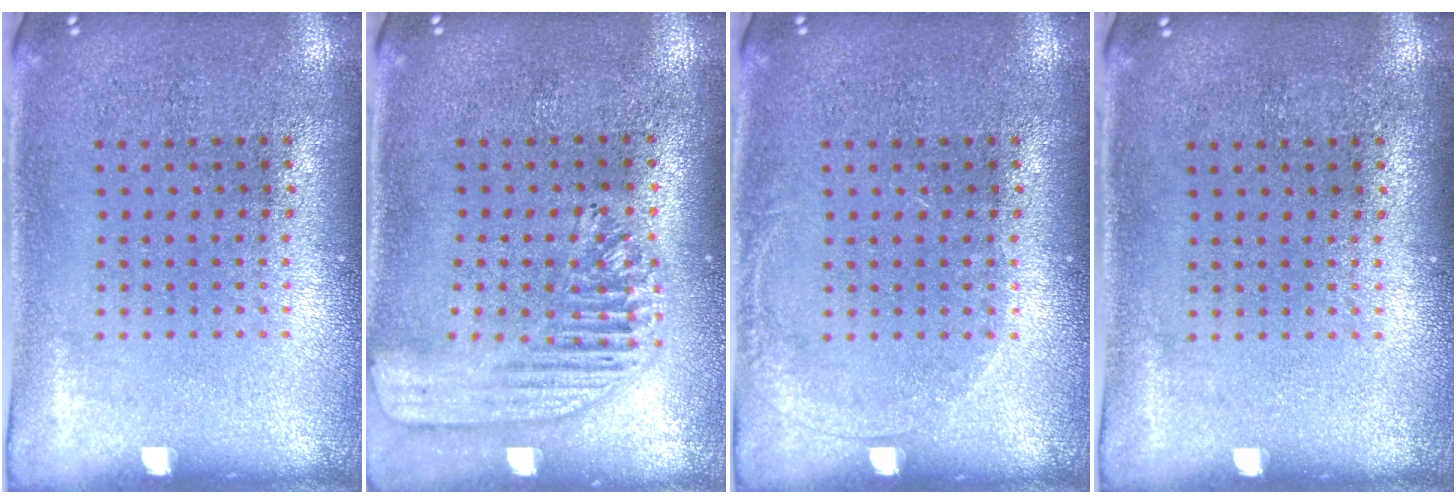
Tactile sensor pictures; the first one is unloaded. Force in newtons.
{"total": 1.7, "press": 1.5, "slide": 0.8}
{"total": 0.9, "press": 0.8, "slide": 0.2}
{"total": 0.0}